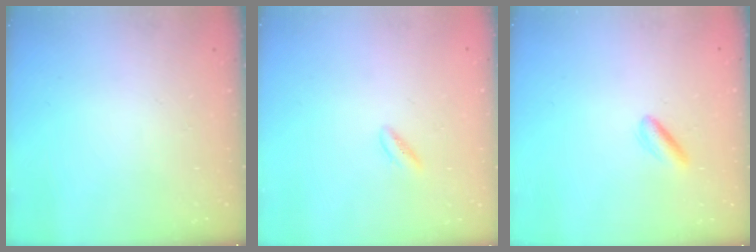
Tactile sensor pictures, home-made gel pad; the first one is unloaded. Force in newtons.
{"total": 1.7, "press": 1.4, "slide": 0.9}
{"total": 2.8, "press": 2.6, "slide": 0.8}